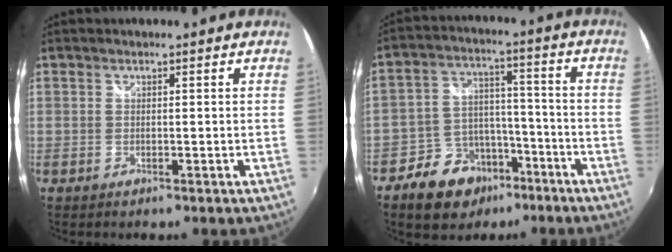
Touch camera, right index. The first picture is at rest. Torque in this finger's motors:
{"motor_torque": [0.71, -0.75, 0.30, 0.00]}